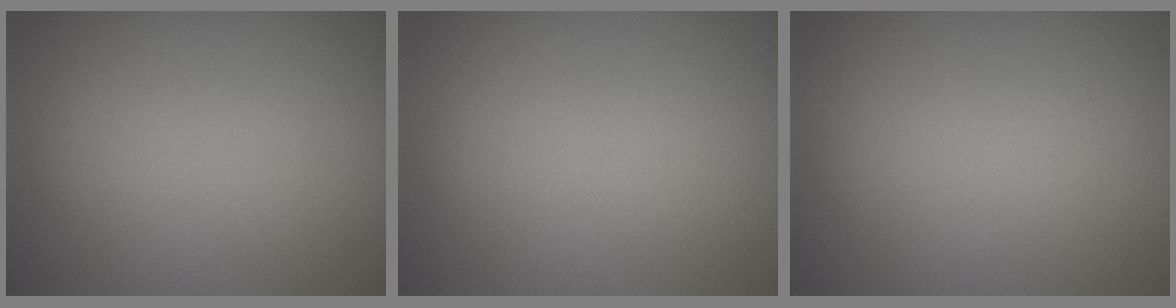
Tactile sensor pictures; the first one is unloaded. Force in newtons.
{"total": 0.0}
{"total": 0.0}